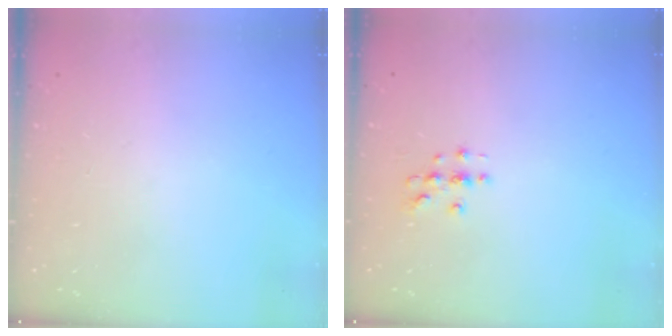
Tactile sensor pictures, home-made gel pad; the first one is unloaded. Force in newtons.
{"total": 2.9, "press": 2.9, "slide": 0.3}